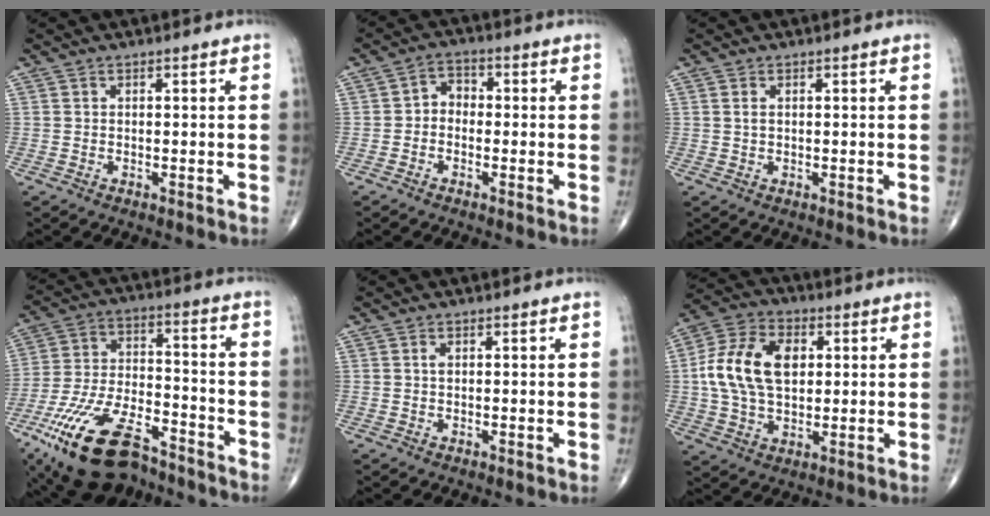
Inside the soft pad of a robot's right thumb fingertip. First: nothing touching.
{"total": 3.7, "force": [-0.7, 3.0, 2.0], "torque": [-0.008, 0.017, -0.028]}
{"total": 1.3, "force": [0.3, 0.8, 1.0], "torque": [-0.019, 0.002, 0.007]}
{"total": 21.2, "force": [-14.6, 9.0, 12.4], "torque": [-0.266, 0.054, -0.260]}
{"total": 0.7, "force": [0.1, 0.5, 0.6], "torque": [-0.010, 0.003, 0.002]}
{"total": 14.9, "force": [2.0, 9.6, 11.2], "torque": [-0.201, 0.013, 0.032]}